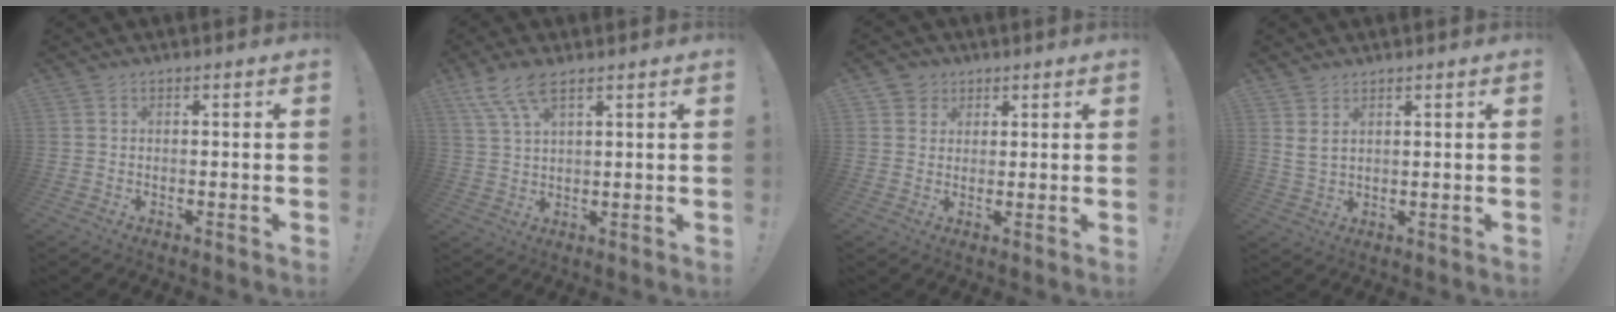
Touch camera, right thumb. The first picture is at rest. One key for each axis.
{"total": 7.9, "fx": 5.3, "fy": 2.4, "fz": 5.3, "tx": -0.104, "ty": -0.019, "tz": 0.100}
{"total": 3.9, "fx": 1.8, "fy": 3.4, "fz": 0.3, "tx": -0.008, "ty": -0.005, "tz": 0.035}
{"total": 3.7, "fx": 2.3, "fy": 1.9, "fz": 2.2, "tx": -0.031, "ty": -0.012, "tz": 0.044}